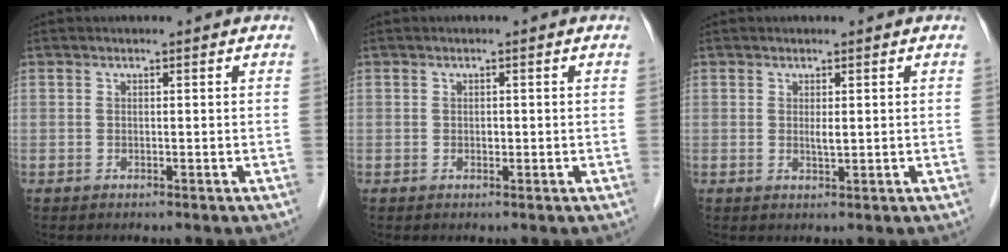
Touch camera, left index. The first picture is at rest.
{"total": 0.5, "force": [-0.1, 0.4, 0.4], "torque": [-0.007, 0.001, -0.003]}
{"total": 1.1, "force": [0.2, 0.2, 1.1], "torque": [-0.024, -0.003, 0.006]}